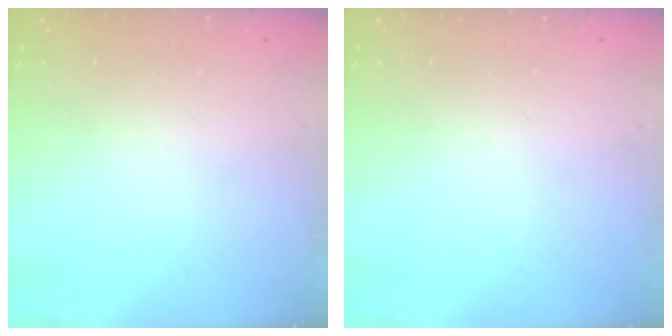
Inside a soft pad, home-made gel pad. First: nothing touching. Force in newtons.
{"total": 0.0}